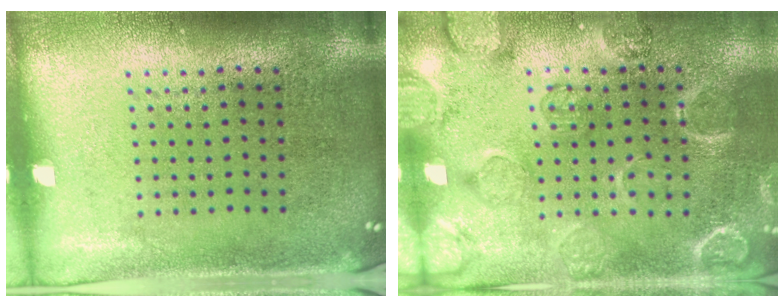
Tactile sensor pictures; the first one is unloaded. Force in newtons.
{"total": 2.4, "press": 2.2, "slide": 0.9}